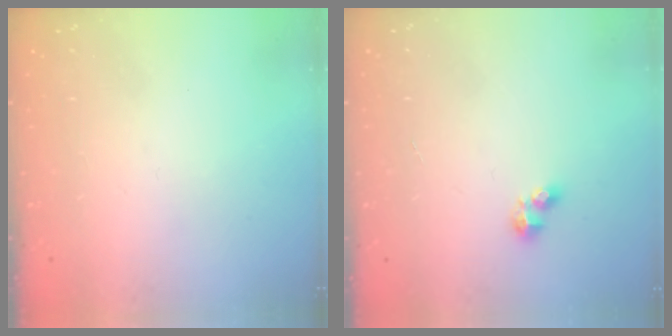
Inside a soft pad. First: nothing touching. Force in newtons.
{"total": 3.5, "press": 3.5, "slide": 0.4}